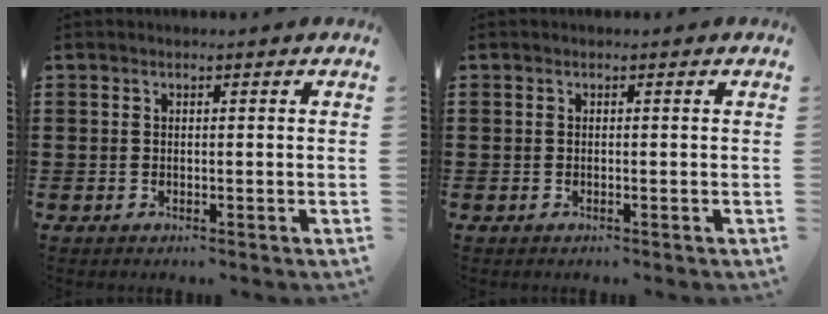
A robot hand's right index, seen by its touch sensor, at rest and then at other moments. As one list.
[{"total": 0.0}]